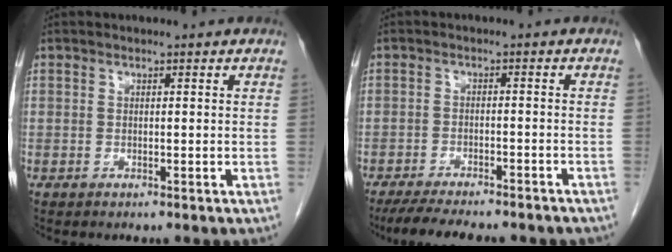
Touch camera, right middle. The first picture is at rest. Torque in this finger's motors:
{"motor_torque": [0.37, -0.26, 0.19, 0.07]}